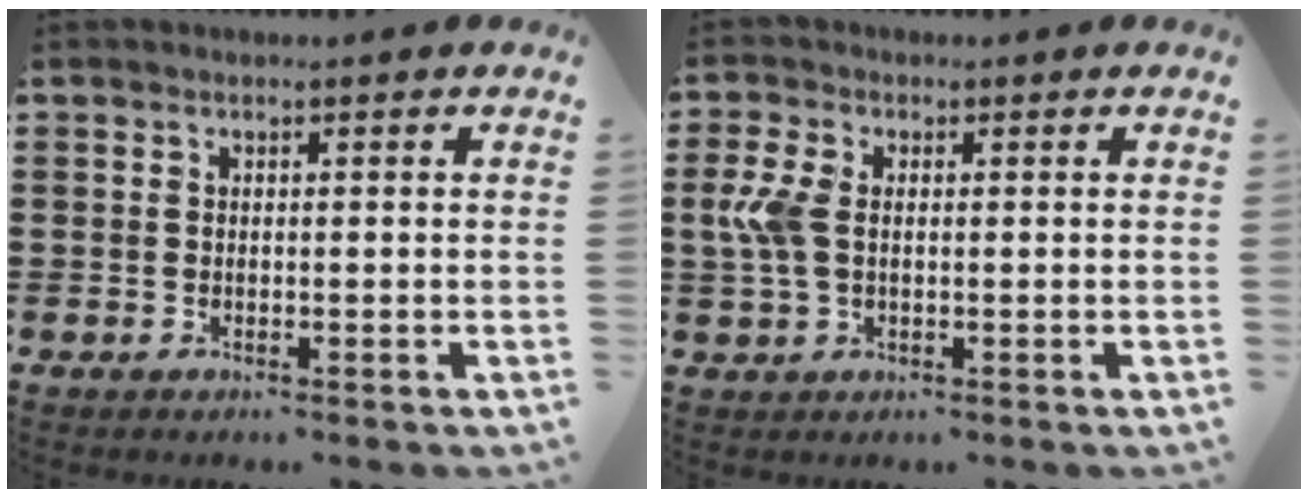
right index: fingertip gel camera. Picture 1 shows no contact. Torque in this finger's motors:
{"motor_torque": [1.06, 0.01, 0.44, 0.10]}